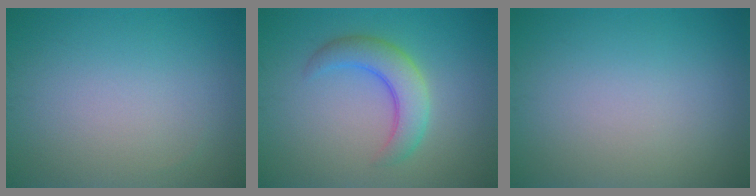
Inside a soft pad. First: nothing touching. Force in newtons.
{"total": 4.3, "press": 4.3, "slide": 0.2}
{"total": 0.0}